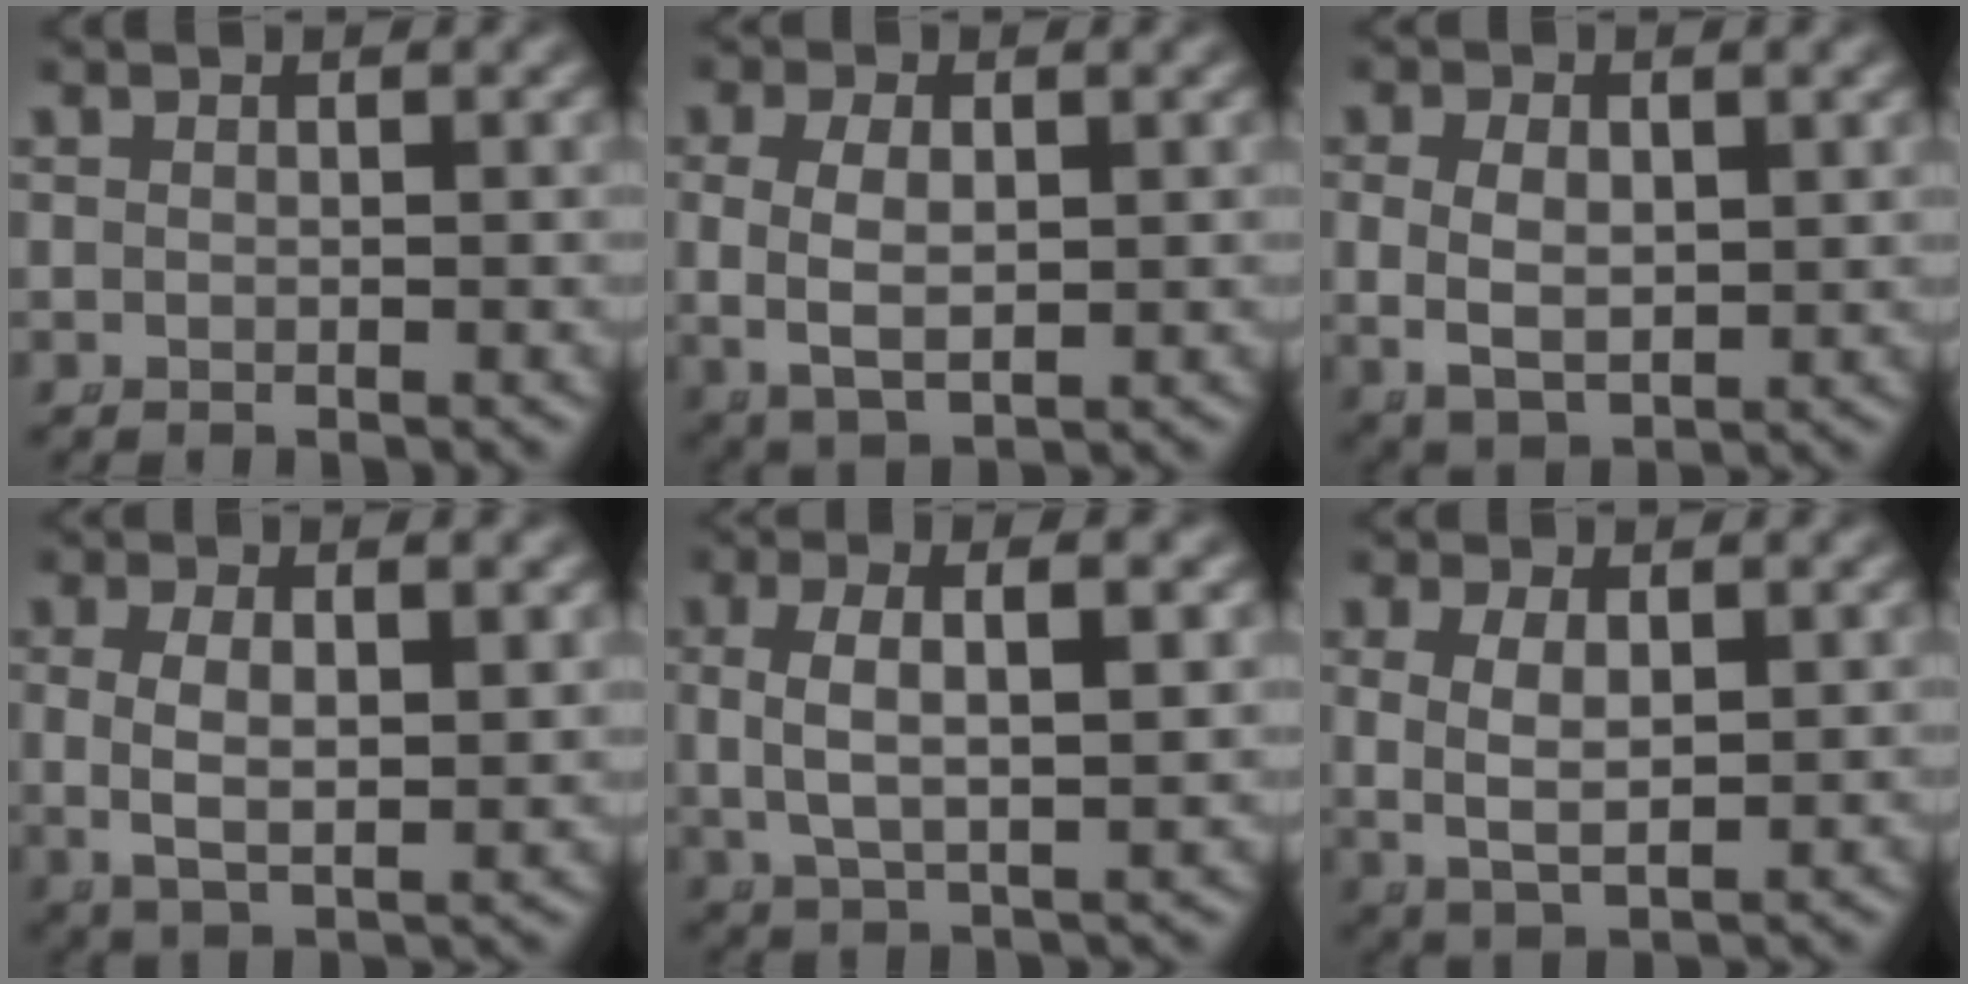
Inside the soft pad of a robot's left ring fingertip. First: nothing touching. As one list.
[{"total": 5.5, "force": [0.2, 3.7, 4.1], "torque": [-0.087, -0.009, 0.015]}, {"total": 5.1, "force": [0.1, 3.6, 3.5], "torque": [-0.076, -0.019, 0.019]}, {"total": 5.1, "force": [0.4, 2.7, 4.3], "torque": [-0.090, -0.010, 0.020]}, {"total": 5.0, "force": [1.1, 1.9, 4.5], "torque": [-0.095, -0.002, 0.030]}, {"total": 5.2, "force": [0.3, 3.5, 3.9], "torque": [-0.084, -0.013, 0.016]}]